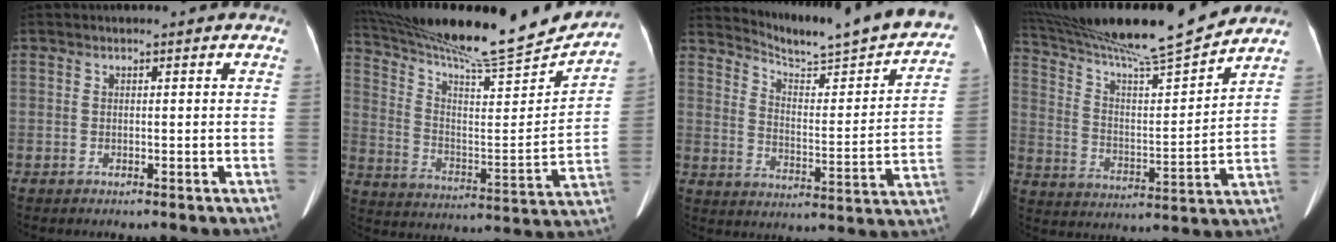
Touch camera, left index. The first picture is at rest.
{"total": 23.4, "force": [21.5, 1.3, 9.3], "torque": [-0.169, -0.043, 0.322]}
{"total": 22.0, "force": [20.4, 1.4, 8.2], "torque": [-0.118, -0.064, 0.266]}
{"total": 19.4, "force": [17.6, -0.7, 8.2], "torque": [-0.150, -0.011, 0.286]}